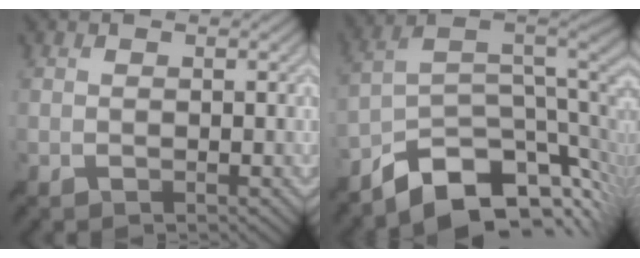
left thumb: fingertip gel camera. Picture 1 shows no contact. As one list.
[{"total": 11.6, "force": [-6.7, 6.0, 7.3], "torque": [-0.146, -0.023, -0.097]}]